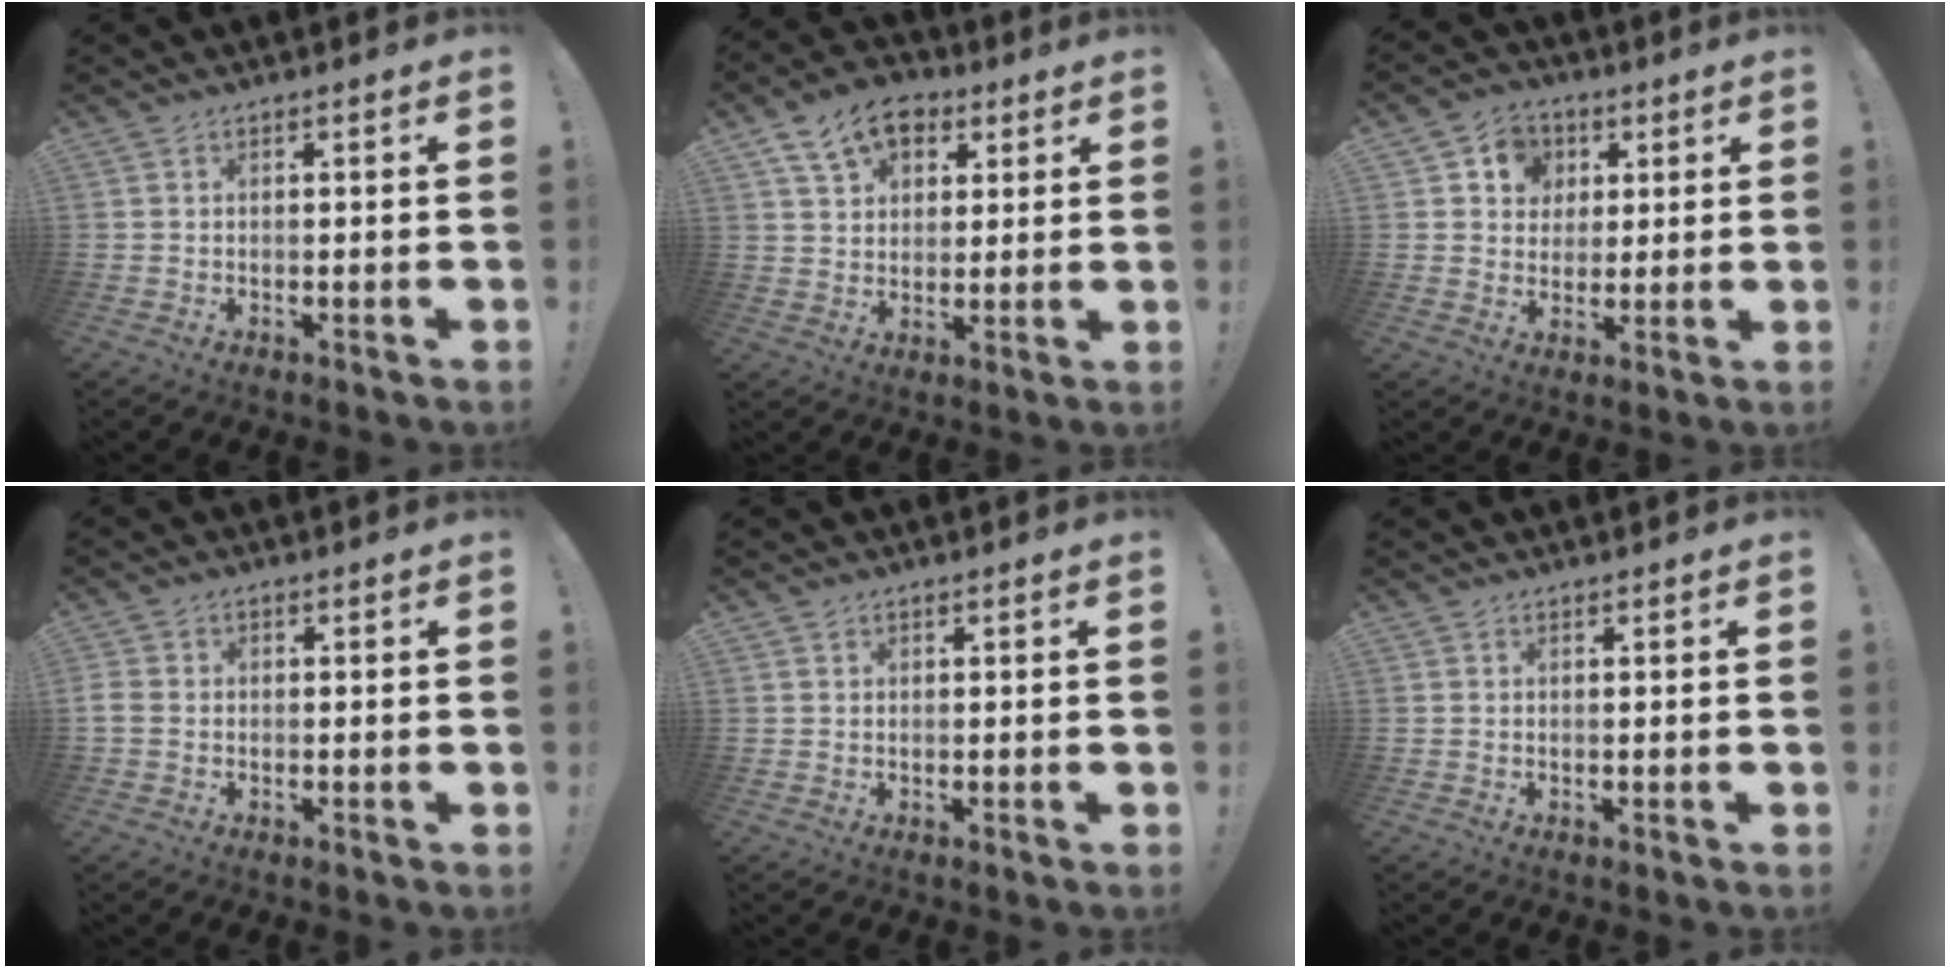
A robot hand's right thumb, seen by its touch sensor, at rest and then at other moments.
{"total": 12.2, "force": [6.1, 8.7, 6.1], "torque": [-0.093, -0.018, 0.118]}
{"total": 8.5, "force": [2.6, 7.7, 2.3], "torque": [-0.033, -0.009, 0.054]}
{"total": 2.9, "force": [-0.5, 2.2, 1.7], "torque": [-0.039, 0.007, -0.008]}
{"total": 0.7, "force": [0.5, 0.5, 0.0], "torque": [0.003, -0.001, 0.010]}
{"total": 0.0}